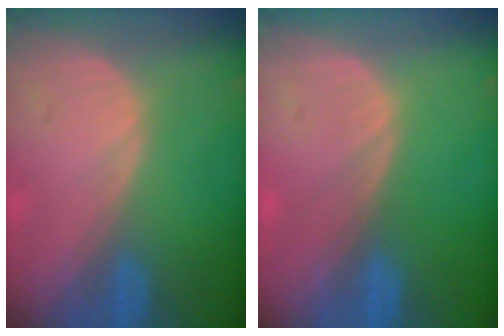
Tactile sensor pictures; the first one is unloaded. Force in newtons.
{"total": 0.0}